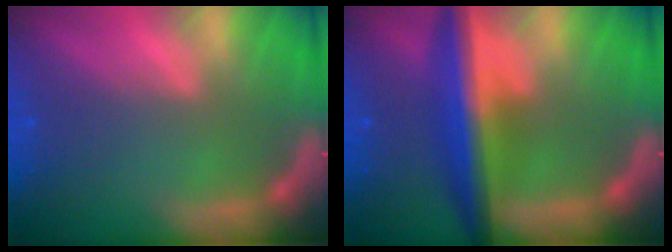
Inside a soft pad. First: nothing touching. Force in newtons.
{"total": 8.0}